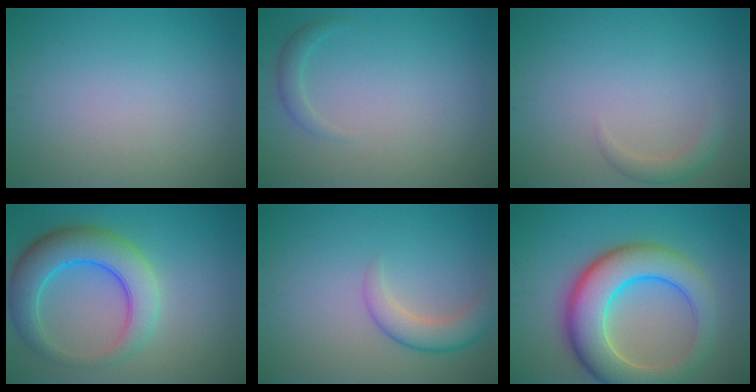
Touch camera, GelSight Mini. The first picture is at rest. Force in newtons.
{"total": 1.2, "press": 1.2, "slide": 0.1}
{"total": 1.5, "press": 1.5, "slide": 0.2}
{"total": 7.0, "press": 7.0, "slide": 0.2}
{"total": 3.4, "press": 3.4, "slide": 0.2}
{"total": 9.4, "press": 9.4, "slide": 0.3}